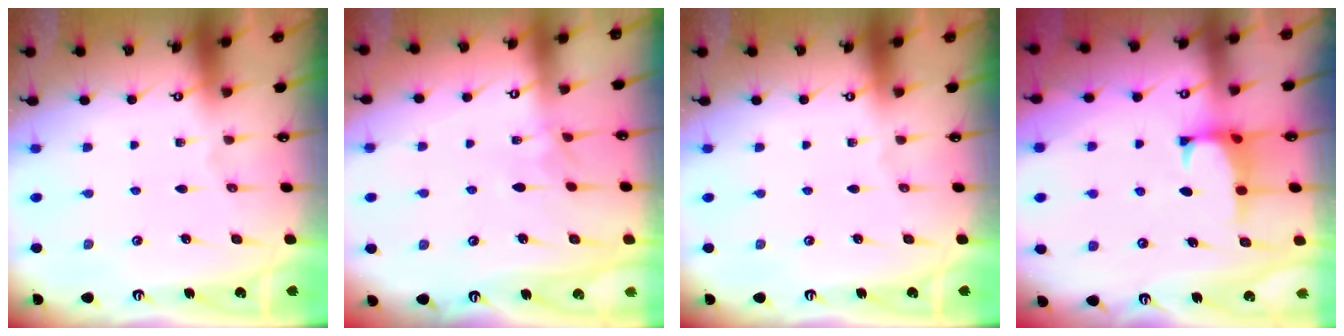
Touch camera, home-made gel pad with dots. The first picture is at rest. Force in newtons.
{"total": 1.4, "press": 1.3, "slide": 0.5}
{"total": 0.0}
{"total": 1.3, "press": 1.2, "slide": 0.6}